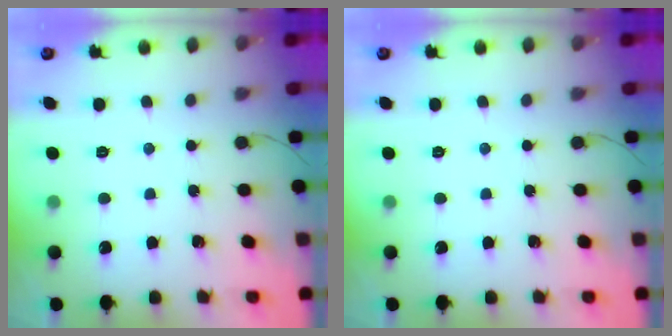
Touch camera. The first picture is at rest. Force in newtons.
{"total": 0.0}